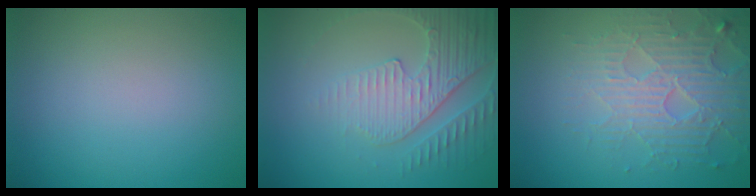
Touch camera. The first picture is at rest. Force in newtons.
{"total": 4.0, "press": 3.9, "slide": 1.0}
{"total": 4.2, "press": 4.2, "slide": 0.7}